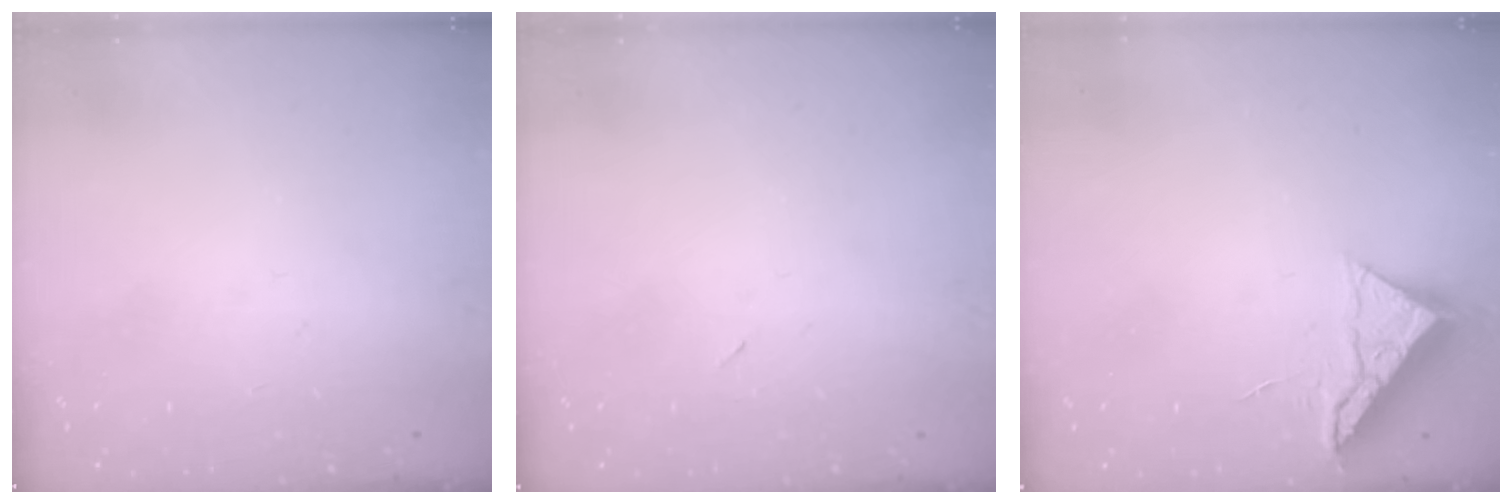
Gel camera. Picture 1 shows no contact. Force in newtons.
{"total": 2.3, "press": 1.9, "slide": 1.2}
{"total": 6.9, "press": 6.9, "slide": 0.5}